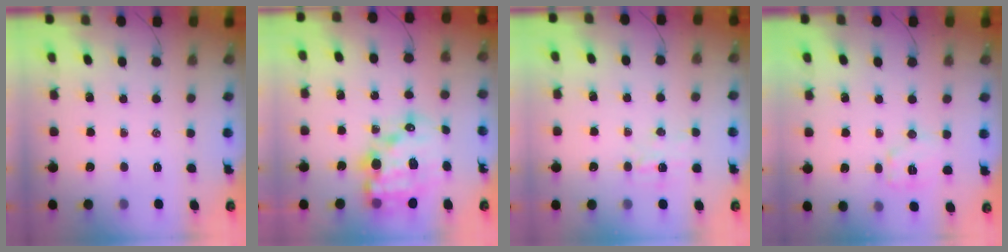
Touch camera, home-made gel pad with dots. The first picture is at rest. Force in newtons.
{"total": 17.3, "press": 16.8, "slide": 4.1}
{"total": 4.4, "press": 4.3, "slide": 1.1}
{"total": 7.4, "press": 7.4, "slide": 1.0}